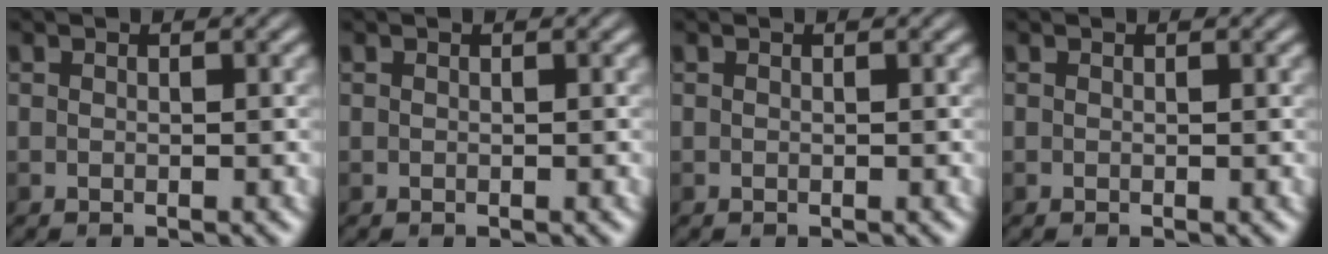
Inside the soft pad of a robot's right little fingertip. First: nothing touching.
{"total": 0.0}
{"total": 0.0}
{"total": 0.0}